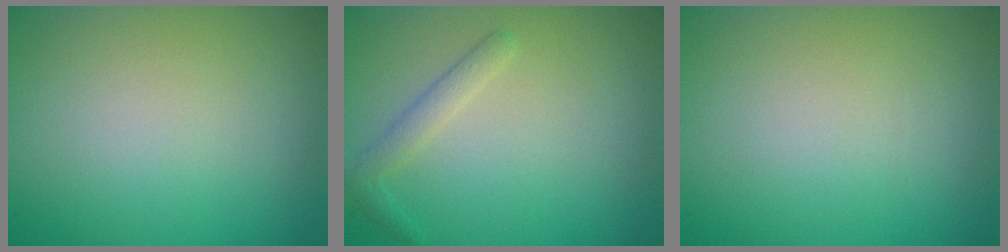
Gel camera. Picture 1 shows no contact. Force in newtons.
{"total": 1.6, "press": 1.6, "slide": 0.1}
{"total": 0.0}